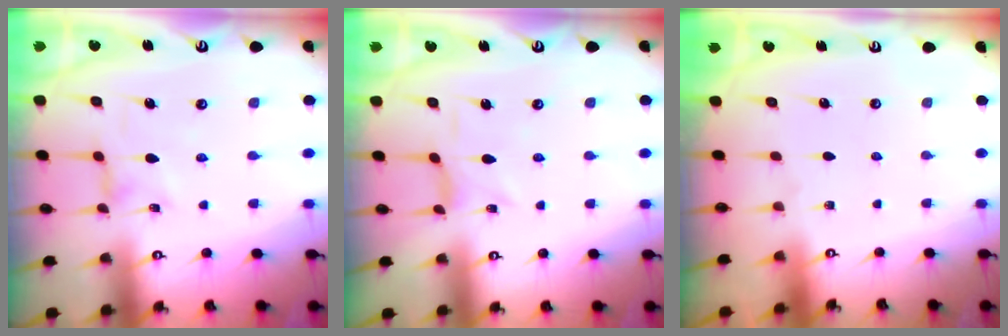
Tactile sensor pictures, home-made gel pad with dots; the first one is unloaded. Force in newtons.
{"total": 1.7, "press": 1.6, "slide": 0.4}
{"total": 0.0}